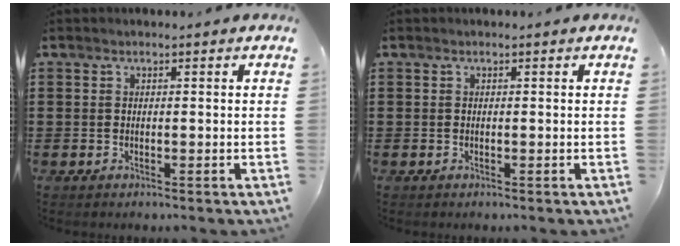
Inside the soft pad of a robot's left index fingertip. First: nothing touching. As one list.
[{"total": 0.0}]